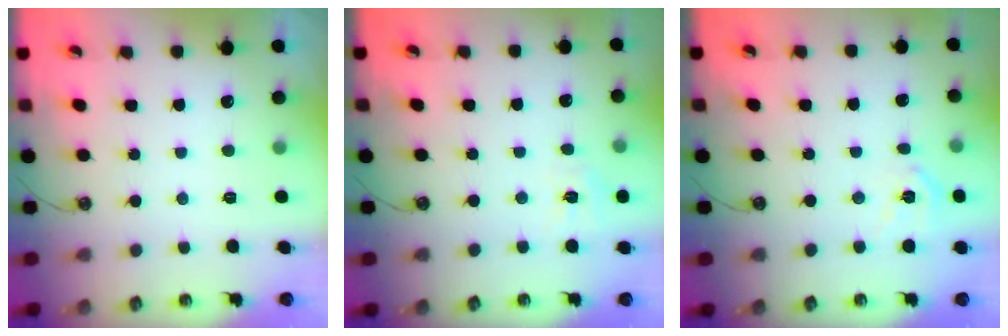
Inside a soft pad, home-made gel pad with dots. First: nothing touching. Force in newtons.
{"total": 5.7, "press": 5.7, "slide": 0.6}
{"total": 8.3, "press": 8.3, "slide": 1.1}